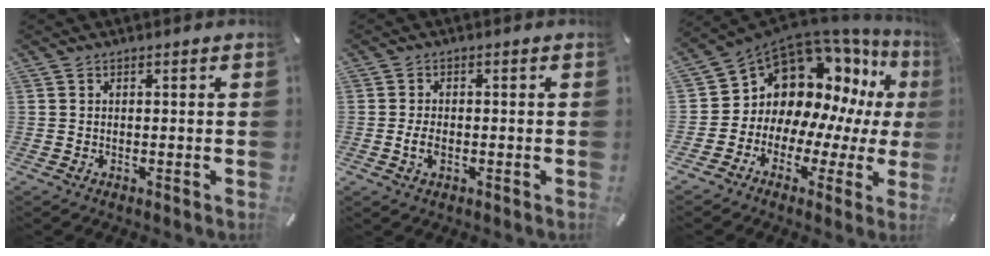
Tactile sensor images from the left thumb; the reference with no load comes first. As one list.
[{"total": 3.1, "force": [-0.8, 1.8, 2.4], "torque": [-0.057, -0.001, -0.018]}, {"total": 13.5, "force": [6.7, 10.8, 4.8], "torque": [-0.094, -0.094, 0.133]}]